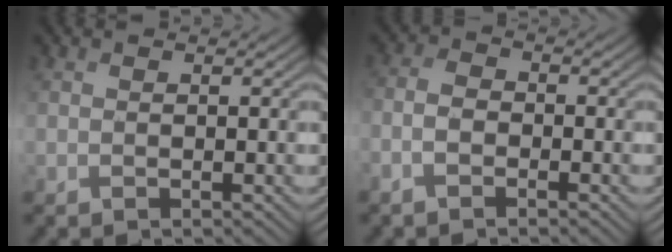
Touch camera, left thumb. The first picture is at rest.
{"total": 2.2, "force": [-1.8, 0.8, 0.9], "torque": [-0.007, 0.006, -0.048]}